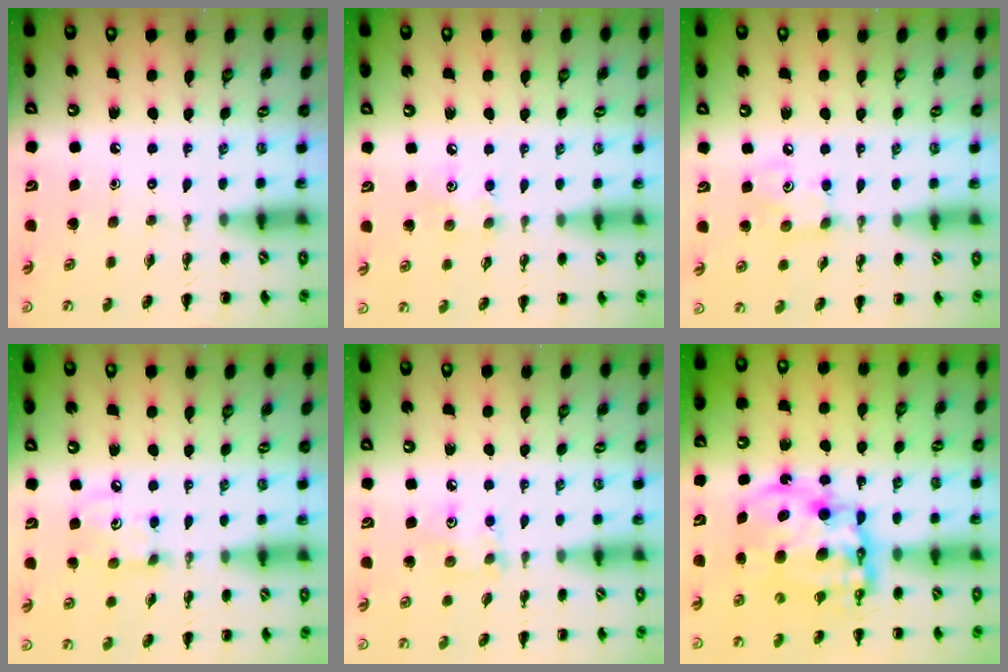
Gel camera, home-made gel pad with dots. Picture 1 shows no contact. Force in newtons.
{"total": 5.8, "press": 5.6, "slide": 1.3}
{"total": 3.9, "press": 3.8, "slide": 0.6}
{"total": 3.7, "press": 3.7, "slide": 0.7}
{"total": 4.6, "press": 4.6, "slide": 0.7}
{"total": 14.3, "press": 13.8, "slide": 3.4}